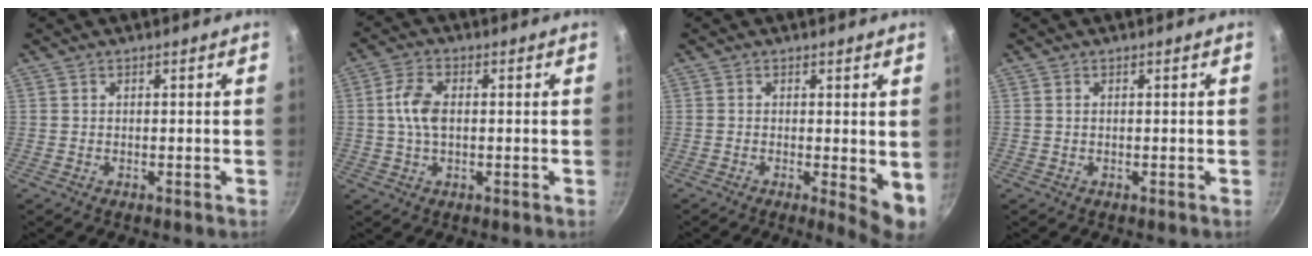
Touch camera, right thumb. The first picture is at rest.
{"total": 6.0, "force": [0.3, 3.5, 4.9], "torque": [-0.097, 0.013, 0.001]}
{"total": 5.7, "force": [-0.1, 1.7, 5.4], "torque": [-0.065, -0.011, 0.000]}
{"total": 0.0}